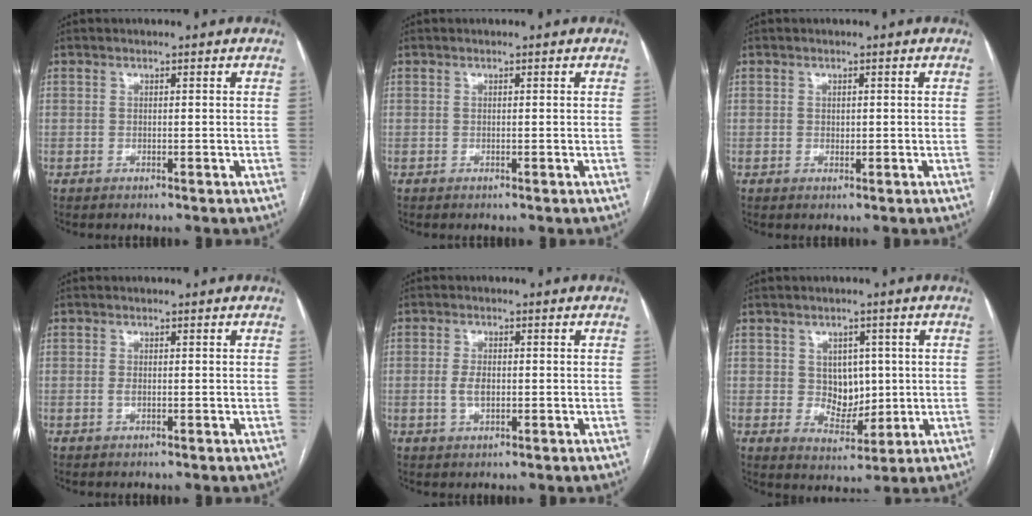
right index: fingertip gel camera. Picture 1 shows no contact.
{"total": 0.0}
{"total": 0.7, "force": [-0.1, 0.5, 0.4], "torque": [-0.007, 0.000, 0.000]}
{"total": 1.0, "force": [-0.2, 0.4, 0.9], "torque": [-0.020, 0.000, -0.003]}
{"total": 3.3, "force": [-0.4, 1.6, 2.8], "torque": [-0.060, 0.002, -0.007]}
{"total": 5.8, "force": [0.7, 4.5, 3.6], "torque": [-0.051, 0.005, 0.025]}